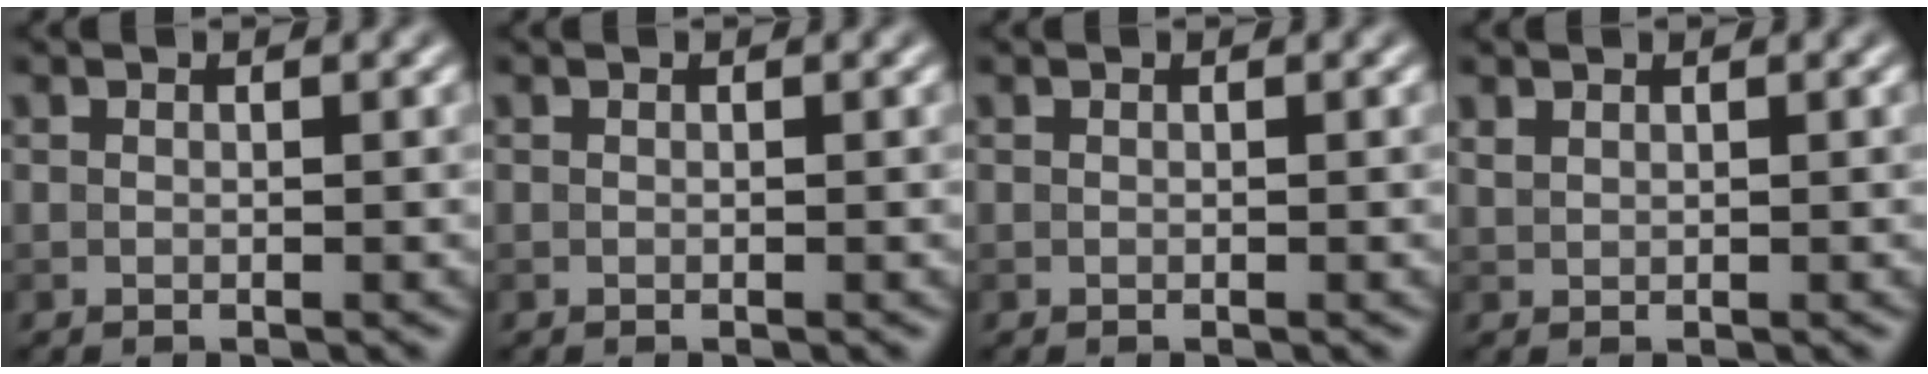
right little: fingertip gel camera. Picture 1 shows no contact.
{"total": 0.0}
{"total": 0.0}
{"total": 0.7, "force": [0.7, 0.2, 0.2], "torque": [-0.009, 0.000, 0.018]}